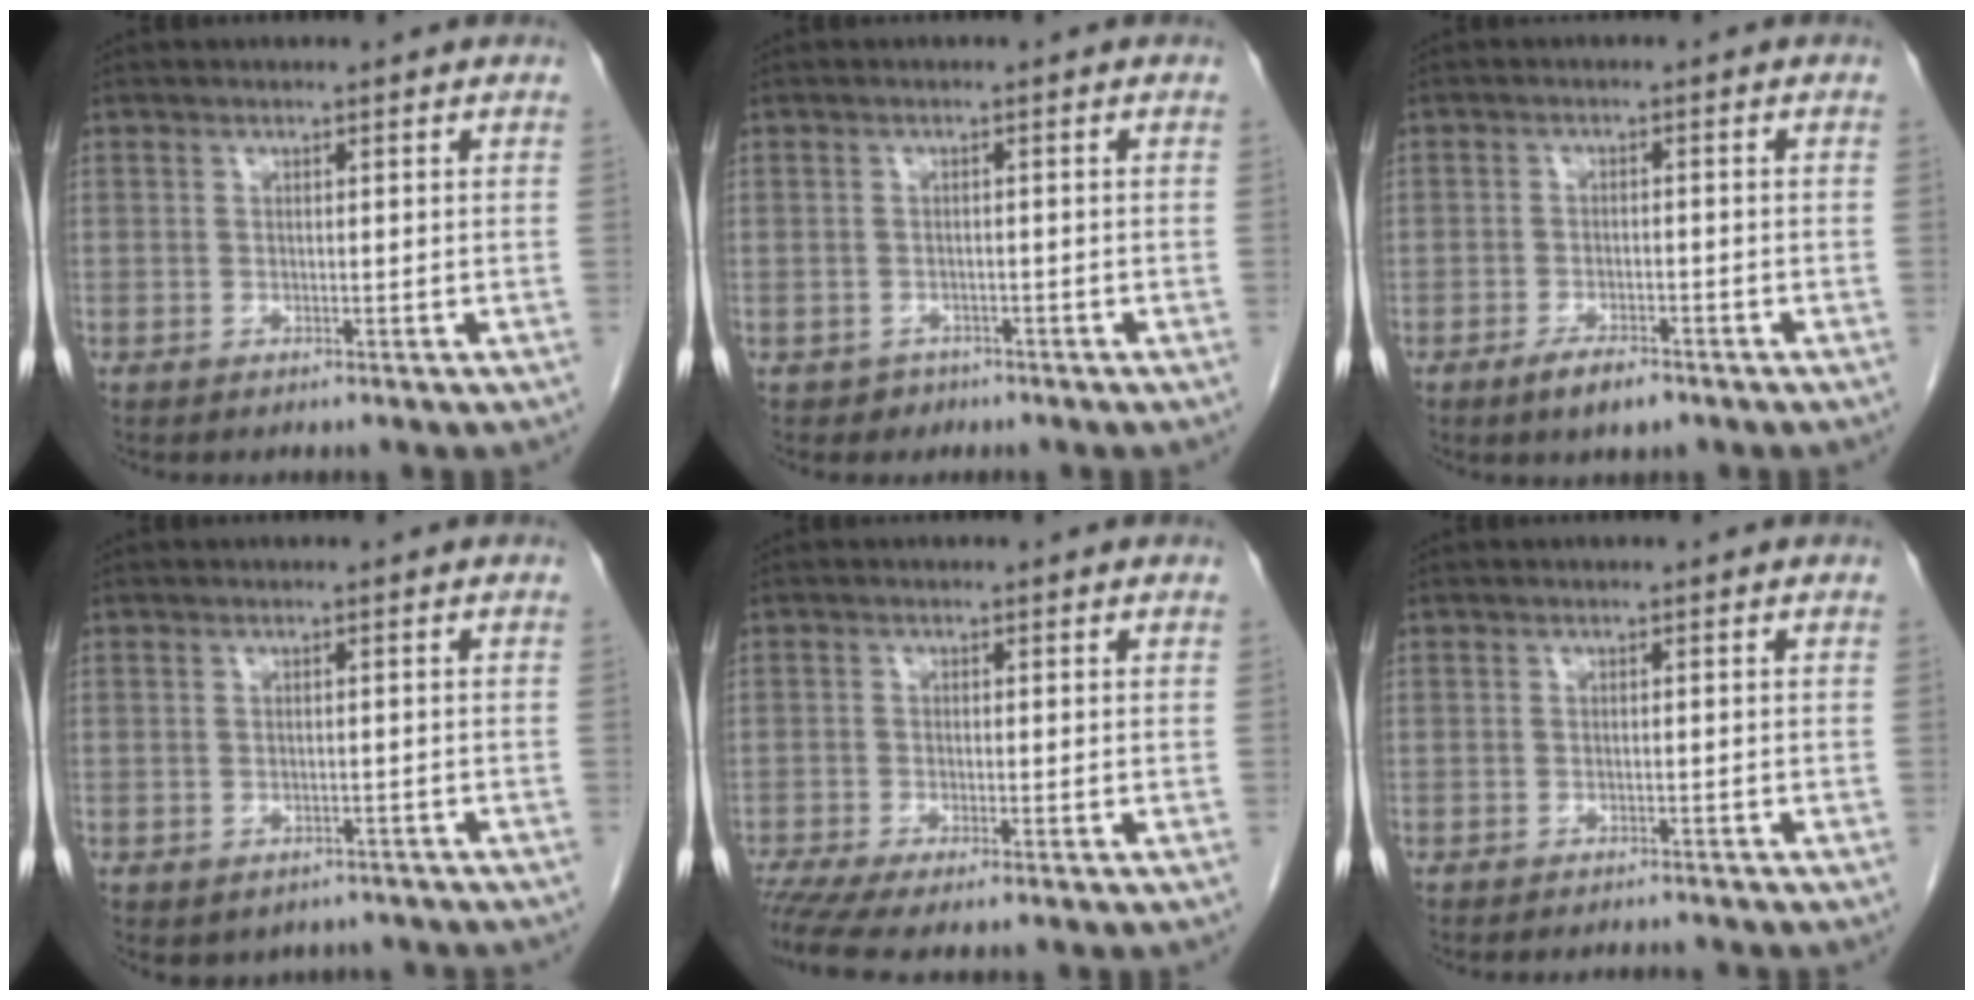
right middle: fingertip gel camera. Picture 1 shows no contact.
{"total": 1.6, "force": [-1.0, 1.2, -0.2], "torque": [-0.001, 0.007, -0.015]}
{"total": 3.9, "force": [-2.7, 1.2, 2.6], "torque": [-0.050, -0.002, -0.044]}
{"total": 4.4, "force": [-3.5, 2.6, 0.7], "torque": [0.001, 0.013, -0.040]}
{"total": 5.0, "force": [-3.8, 0.4, 3.3], "torque": [-0.060, -0.009, -0.068]}
{"total": 2.4, "force": [-2.4, -0.2, 0.3], "torque": [0.001, -0.006, -0.030]}